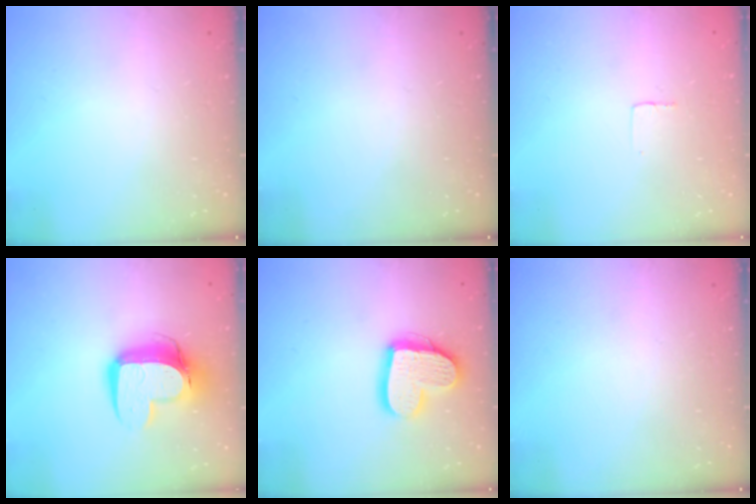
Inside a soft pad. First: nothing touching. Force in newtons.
{"total": 0.0}
{"total": 2.4, "press": 2.4, "slide": 0.1}
{"total": 13.9, "press": 13.8, "slide": 1.4}
{"total": 16.4, "press": 16.4, "slide": 1.5}
{"total": 0.0}